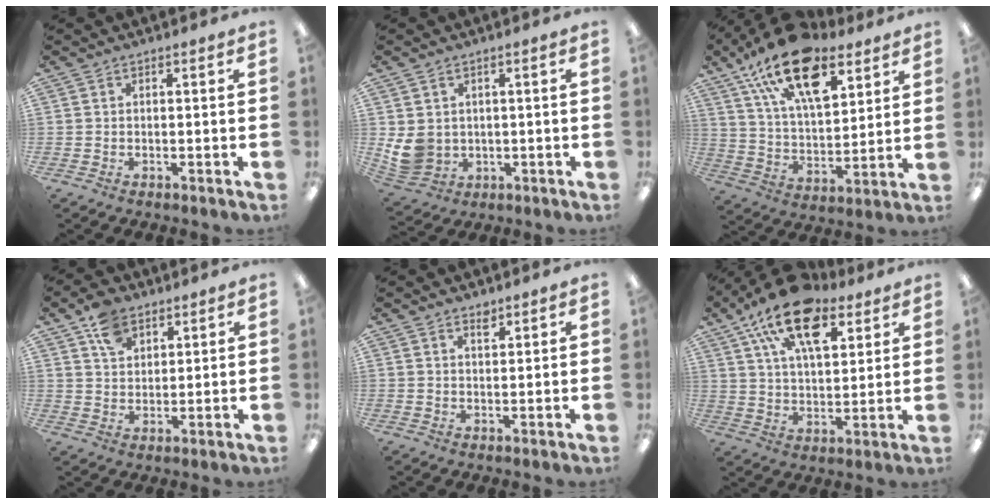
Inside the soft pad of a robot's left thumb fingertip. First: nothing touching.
{"total": 6.7, "force": [1.3, 5.9, 2.9], "torque": [-0.065, -0.003, 0.030]}
{"total": 22.0, "force": [13.3, 10.6, 14.0], "torque": [-0.233, -0.063, 0.235]}
{"total": 7.6, "force": [4.9, 4.9, 3.2], "torque": [-0.056, -0.008, 0.091]}
{"total": 2.2, "force": [1.8, 0.9, 0.8], "torque": [-0.002, -0.010, 0.030]}
{"total": 19.6, "force": [11.6, 9.9, 12.3], "torque": [-0.201, -0.049, 0.199]}